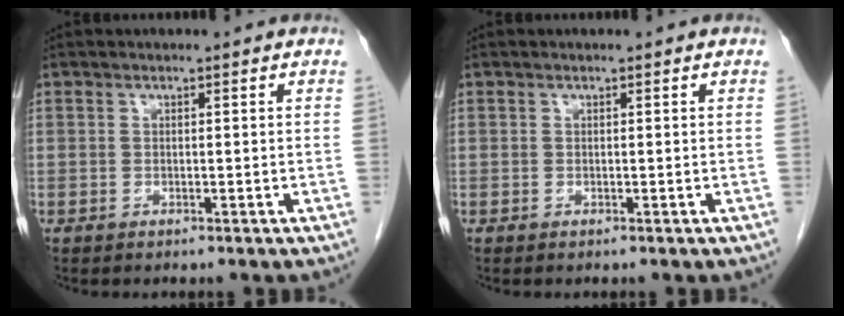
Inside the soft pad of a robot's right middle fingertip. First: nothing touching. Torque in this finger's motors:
{"motor_torque": [-0.24, -0.10, 0.03, -0.01]}